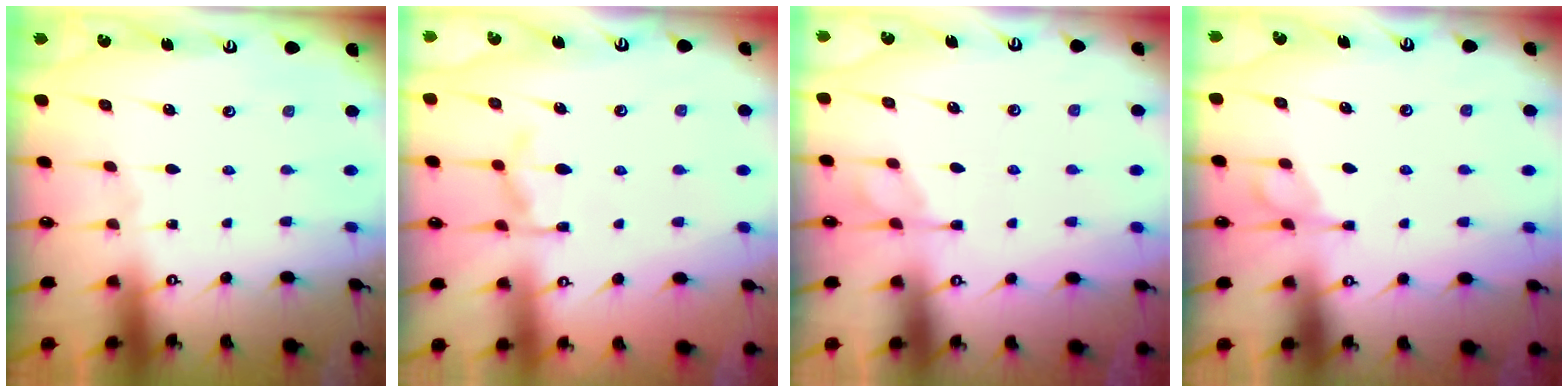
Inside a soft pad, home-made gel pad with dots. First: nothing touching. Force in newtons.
{"total": 4.2, "press": 3.8, "slide": 1.8}
{"total": 1.3, "press": 0.4, "slide": 1.2}
{"total": 6.1, "press": 6.0, "slide": 0.9}